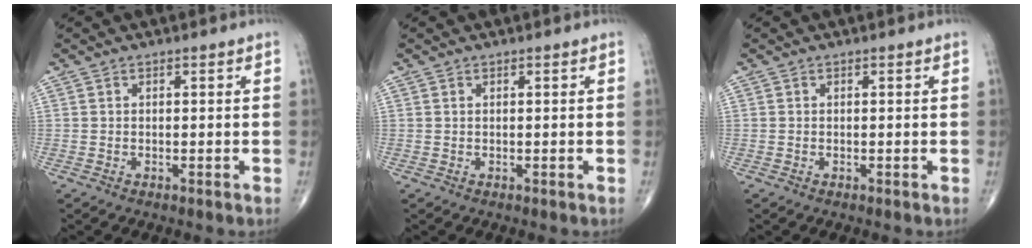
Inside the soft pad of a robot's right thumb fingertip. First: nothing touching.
{"total": 0.0}
{"total": 0.0}